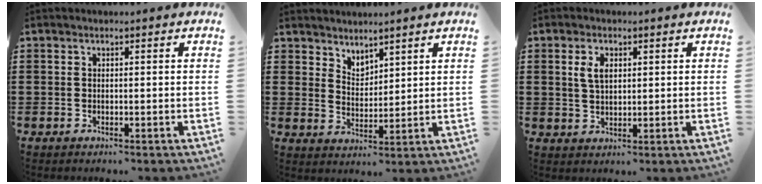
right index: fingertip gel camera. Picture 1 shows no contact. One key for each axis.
{"total": 3.3, "fx": 3.1, "fy": 1.0, "fz": -0.4, "tx": -0.003, "ty": -0.006, "tz": 0.060}
{"total": 3.4, "fx": 1.1, "fy": 1.9, "fz": 2.6, "tx": -0.057, "ty": 0.009, "tz": 0.018}